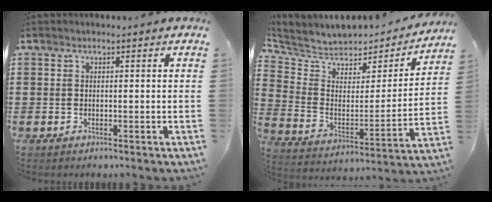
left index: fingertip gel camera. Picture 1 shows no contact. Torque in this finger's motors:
{"motor_torque": [2.09, -0.05, 0.68, 0.19]}